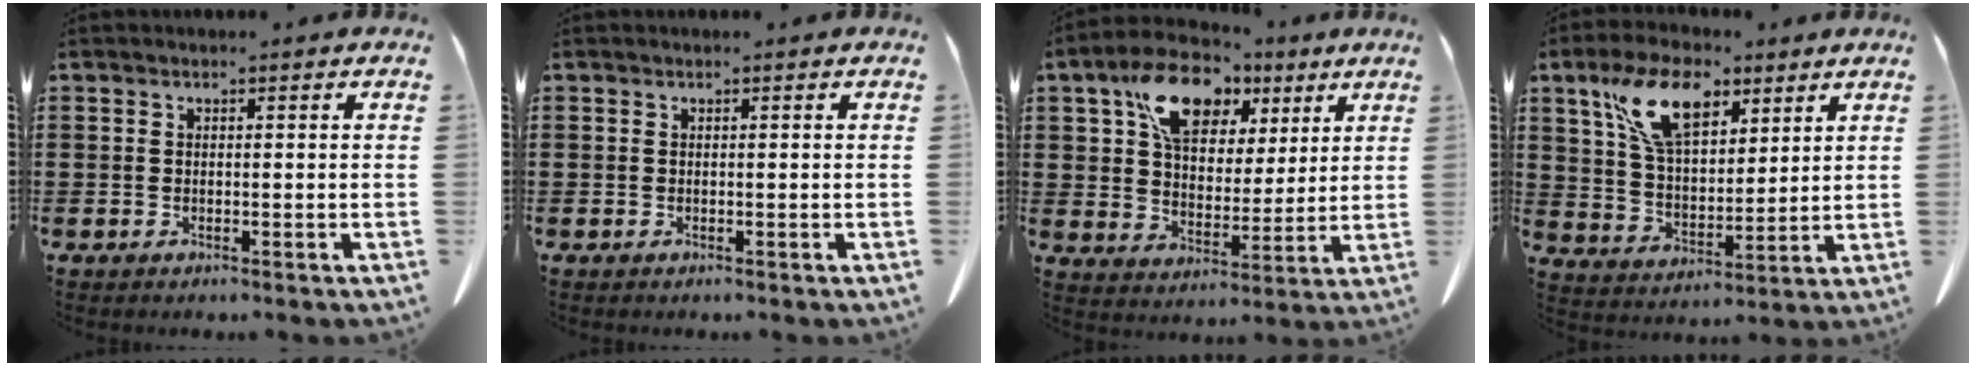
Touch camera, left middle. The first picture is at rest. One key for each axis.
{"total": 0.0}
{"total": 12.4, "fx": 7.1, "fy": 7.4, "fz": 6.9, "tx": -0.134, "ty": -0.002, "tz": 0.128}
{"total": 12.2, "fx": 7.0, "fy": 5.9, "fz": 8.0, "tx": -0.173, "ty": 0.008, "tz": 0.133}